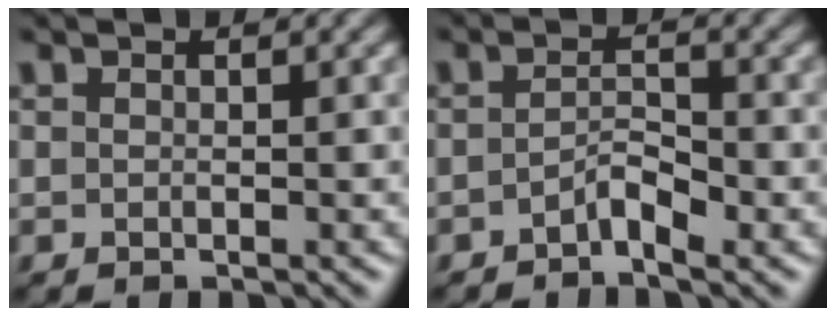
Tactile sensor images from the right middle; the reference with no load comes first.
{"total": 1.9, "force": [-1.2, 0.6, 1.4], "torque": [-0.026, 0.008, -0.024]}